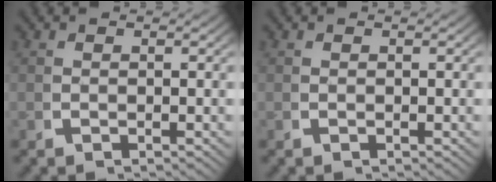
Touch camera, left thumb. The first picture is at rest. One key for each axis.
{"total": 0.0}